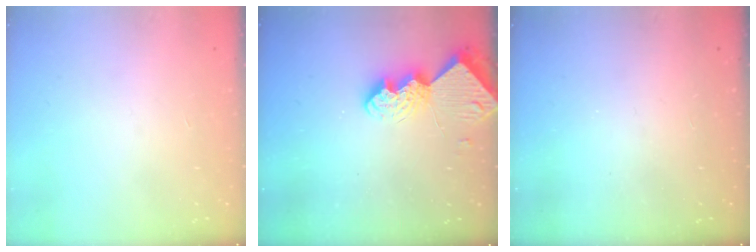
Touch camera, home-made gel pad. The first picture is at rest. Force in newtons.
{"total": 9.7, "press": 9.6, "slide": 1.0}
{"total": 0.0}